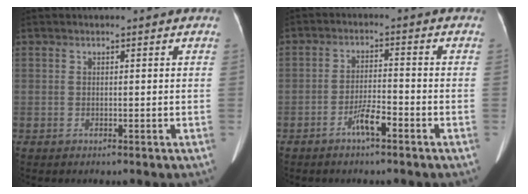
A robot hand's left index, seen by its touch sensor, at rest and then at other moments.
{"total": 4.0, "force": [-2.7, 0.4, 2.8], "torque": [-0.056, -0.002, -0.049]}